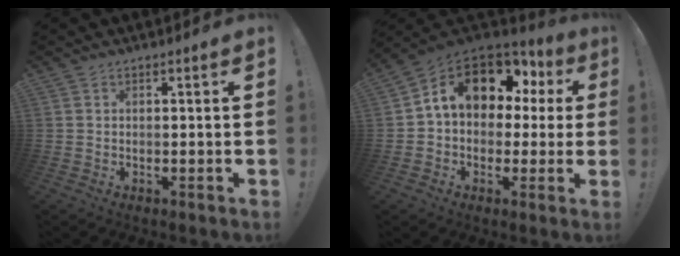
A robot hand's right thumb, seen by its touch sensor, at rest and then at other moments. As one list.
[{"total": 13.2, "force": [5.6, 8.8, 8.2], "torque": [-0.135, -0.022, 0.102]}]